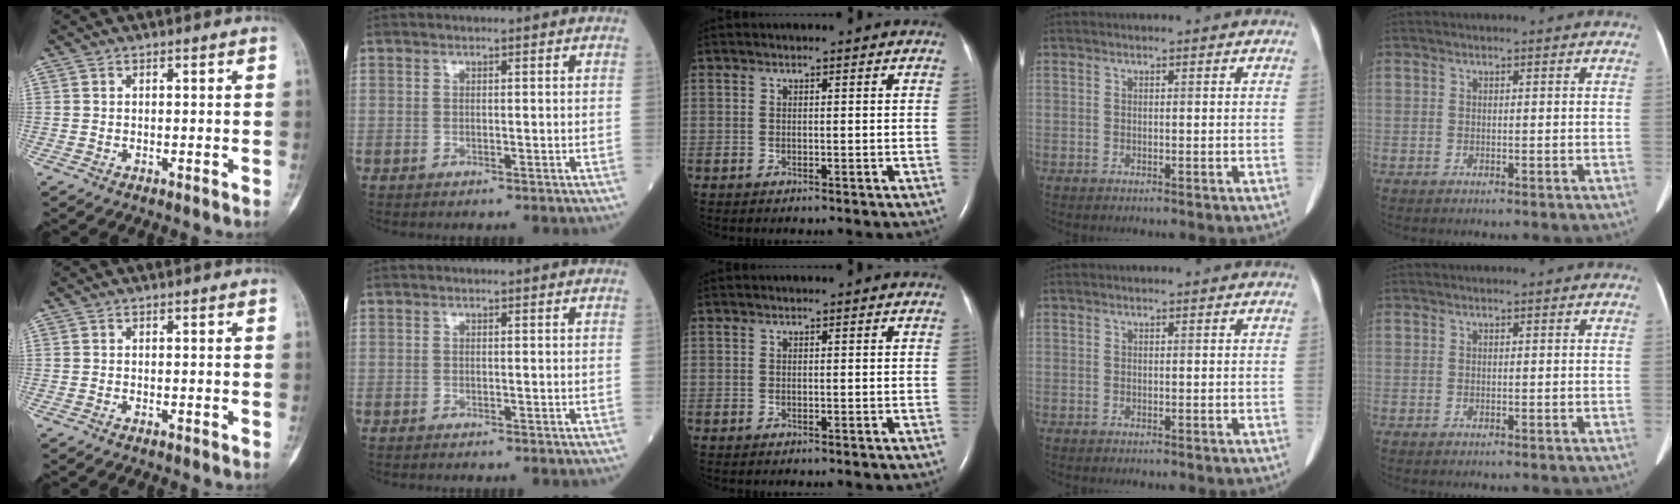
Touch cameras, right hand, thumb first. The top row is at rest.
{"index": {"total": 0.5, "force": [-0.5, 0.1, 0.1], "torque": [0.003, -0.001, -0.009]}}